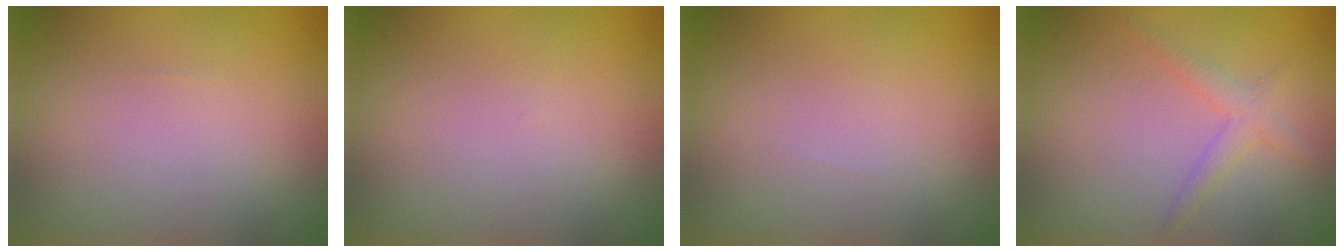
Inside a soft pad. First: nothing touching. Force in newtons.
{"total": 0.0}
{"total": 0.0}
{"total": 1.8, "press": 1.8, "slide": 0.1}